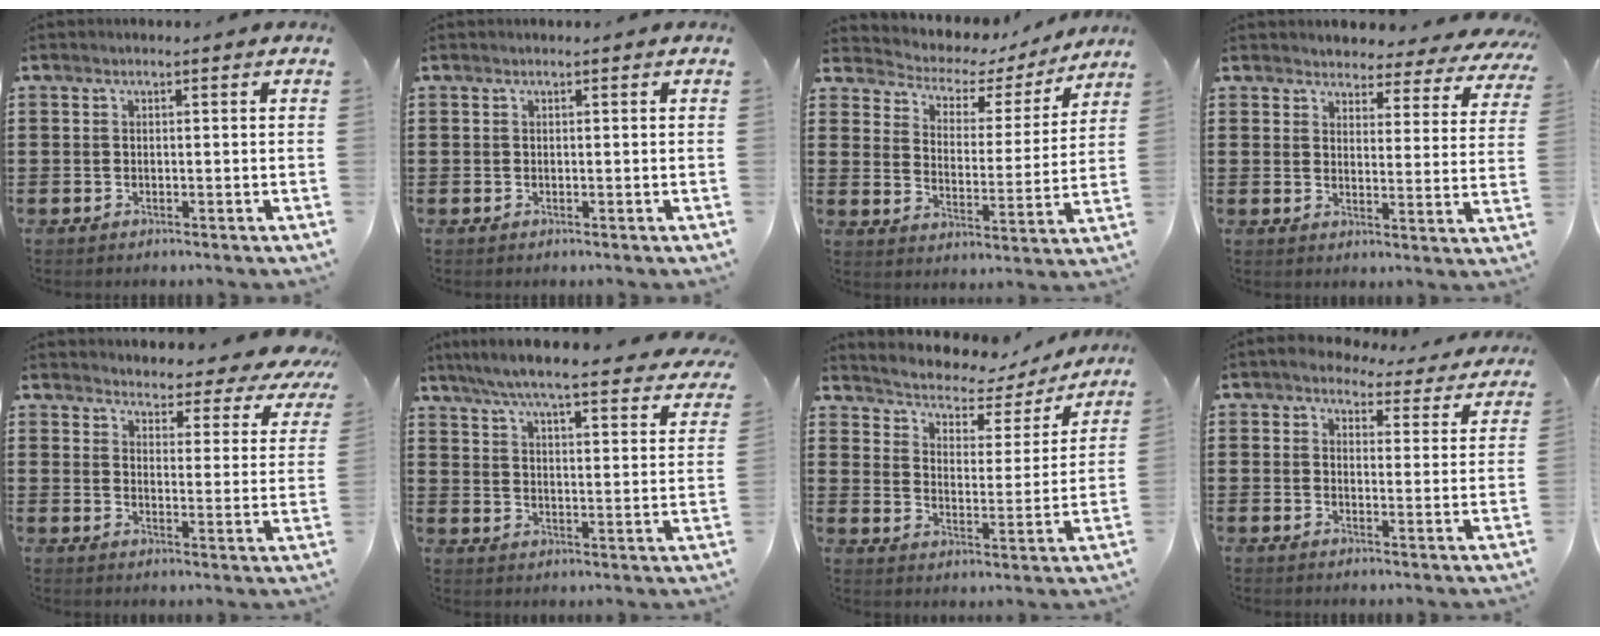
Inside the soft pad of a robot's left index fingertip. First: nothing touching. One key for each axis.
{"total": 0.0}
{"total": 3.8, "fx": 3.3, "fy": 1.8, "fz": 0.8, "tx": -0.041, "ty": -0.030, "tz": 0.047}
{"total": 3.5, "fx": 3.4, "fy": 0.7, "fz": 0.1, "tx": -0.019, "ty": -0.030, "tz": 0.055}
{"total": 3.7, "fx": 3.7, "fy": 0.2, "fz": 0.6, "tx": -0.026, "ty": -0.039, "tz": 0.057}
{"total": 5.9, "fx": 5.1, "fy": -0.5, "fz": 3.0, "tx": -0.080, "ty": -0.043, "tz": 0.083}
{"total": 3.6, "fx": 3.4, "fy": 1.1, "fz": 0.8, "tx": -0.038, "ty": -0.031, "tz": 0.048}
{"total": 3.8, "fx": 3.7, "fy": 0.8, "fz": 0.7, "tx": -0.025, "ty": -0.025, "tz": 0.062}